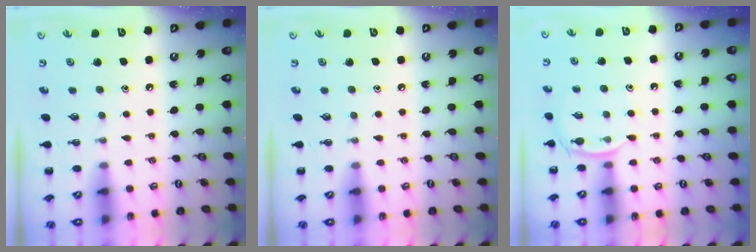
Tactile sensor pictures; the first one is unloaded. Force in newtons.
{"total": 0.0}
{"total": 5.1, "press": 4.8, "slide": 1.5}